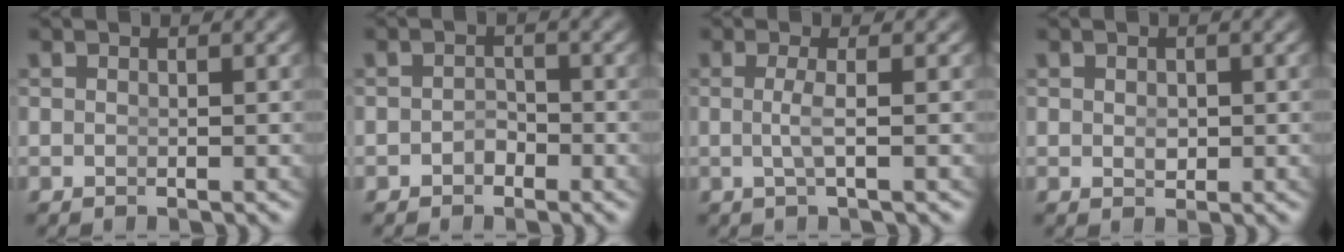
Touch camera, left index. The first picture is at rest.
{"total": 1.4, "force": [-1.1, 0.9, 0.3], "torque": [0.002, -0.010, -0.015]}
{"total": 1.7, "force": [-0.2, -0.6, 1.6], "torque": [-0.037, -0.011, 0.003]}
{"total": 0.8, "force": [-0.1, 0.4, 0.6], "torque": [-0.014, -0.013, 0.007]}